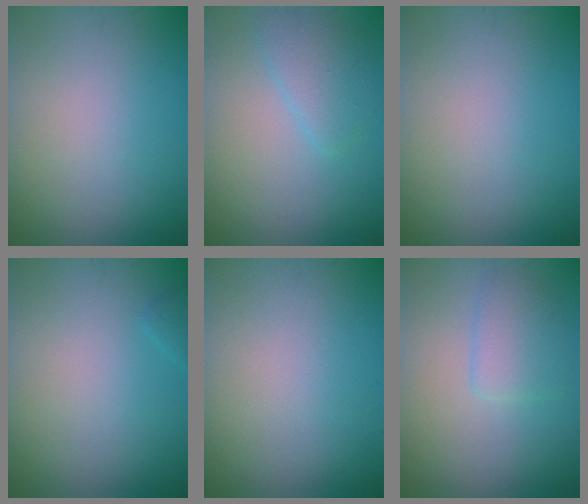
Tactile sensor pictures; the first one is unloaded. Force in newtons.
{"total": 2.5, "press": 2.5, "slide": 0.3}
{"total": 0.0}
{"total": 0.6, "press": 0.6, "slide": 0.1}
{"total": 0.0}
{"total": 2.4, "press": 2.4, "slide": 0.2}